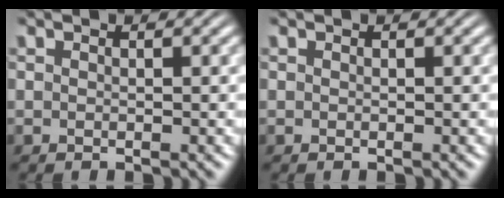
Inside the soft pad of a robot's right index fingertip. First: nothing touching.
{"total": 0.0}